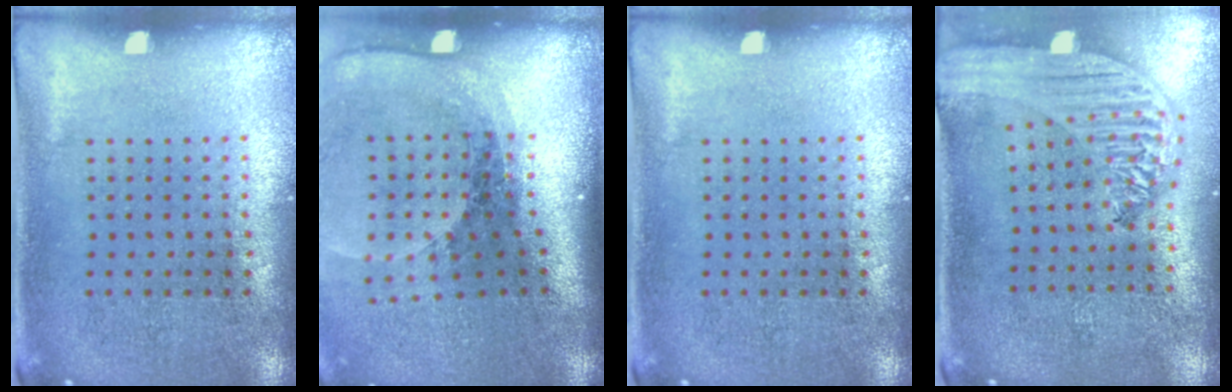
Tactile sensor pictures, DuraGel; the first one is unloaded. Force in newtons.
{"total": 2.1, "press": 1.6, "slide": 1.3}
{"total": 0.0}
{"total": 2.4, "press": 2.1, "slide": 1.3}